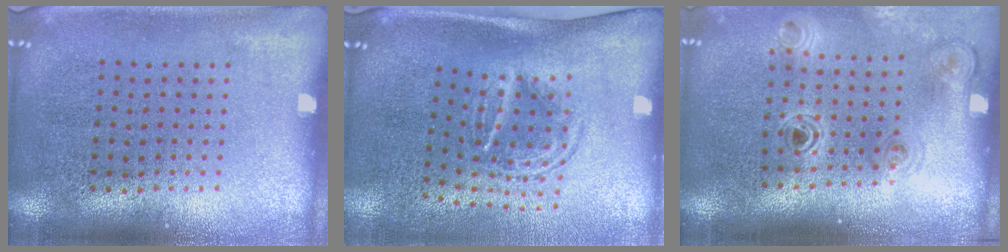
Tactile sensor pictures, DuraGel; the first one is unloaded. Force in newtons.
{"total": 1.8, "press": 1.2, "slide": 1.3}
{"total": 1.1, "press": 1.1, "slide": 0.2}